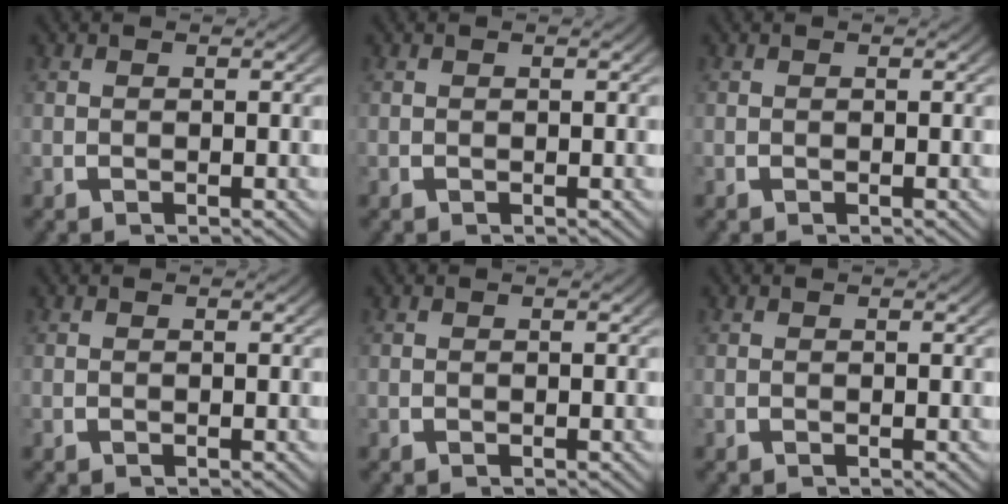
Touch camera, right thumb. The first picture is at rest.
{"total": 0.0}
{"total": 0.0}
{"total": 0.0}
{"total": 0.0}
{"total": 0.0}